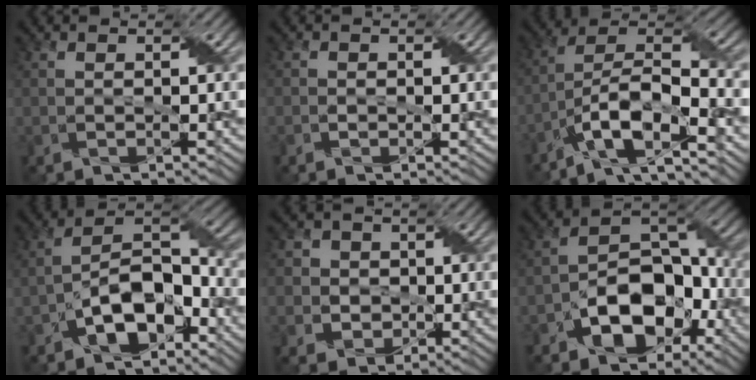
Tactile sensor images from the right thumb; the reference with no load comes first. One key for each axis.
{"total": 0.6, "fx": -0.5, "fy": 0.4, "fz": -0.2, "tx": 0.003, "ty": -0.005, "tz": -0.003}
{"total": 12.0, "fx": -6.4, "fy": 4.4, "fz": 9.2, "tx": -0.176, "ty": -0.011, "tz": -0.117}
{"total": 9.5, "fx": -4.8, "fy": 5.1, "fz": 6.4, "tx": -0.109, "ty": 0.007, "tz": -0.099}
{"total": 4.6, "fx": -0.3, "fy": 4.5, "fz": 0.4, "tx": -0.017, "ty": 0.006, "tz": -0.022}
{"total": 10.5, "fx": -5.0, "fy": 6.7, "fz": 6.3, "tx": -0.104, "ty": -0.003, "tz": -0.096}